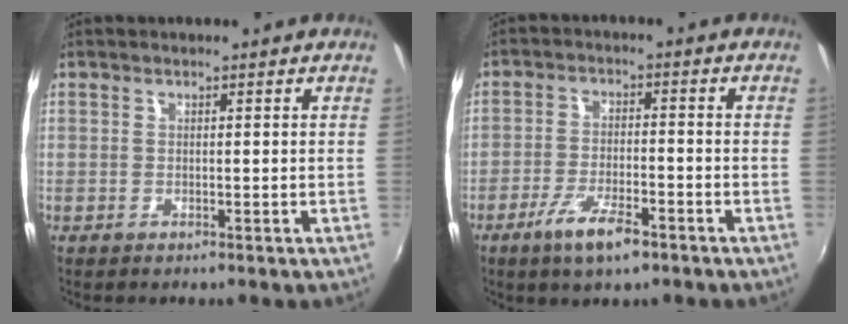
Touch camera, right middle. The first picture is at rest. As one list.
[{"total": 7.8, "force": [-4.9, 2.2, 5.7], "torque": [-0.125, -0.013, -0.088]}]